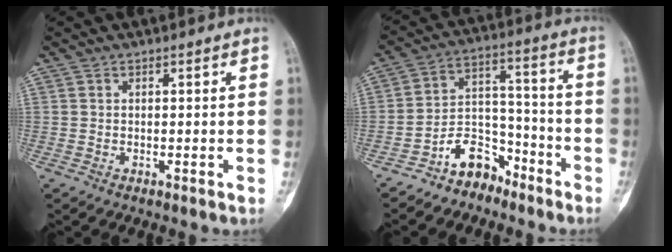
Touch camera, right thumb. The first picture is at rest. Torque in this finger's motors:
{"motor_torque": [1.23, 0.39, 0.60, -0.65, 0.07]}